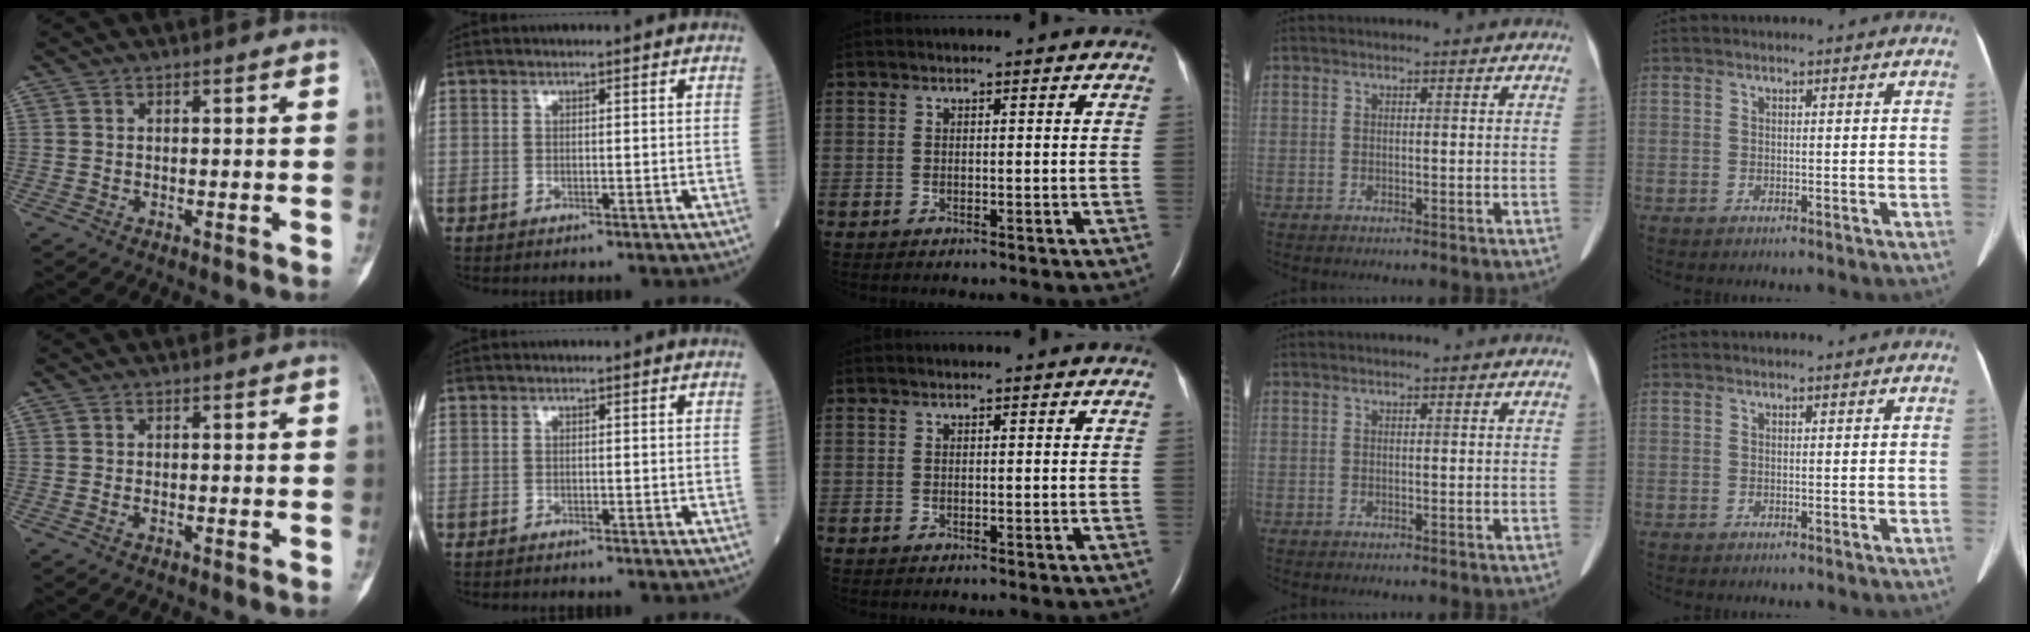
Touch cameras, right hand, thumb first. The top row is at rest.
{"thumb": {"total": 0.6, "force": [-0.2, 0.4, 0.5], "torque": [-0.011, 0.003, -0.005]}, "index": {"total": 0.8, "force": [-0.8, 0.1, 0.2], "torque": [-0.009, -0.001, -0.013]}}